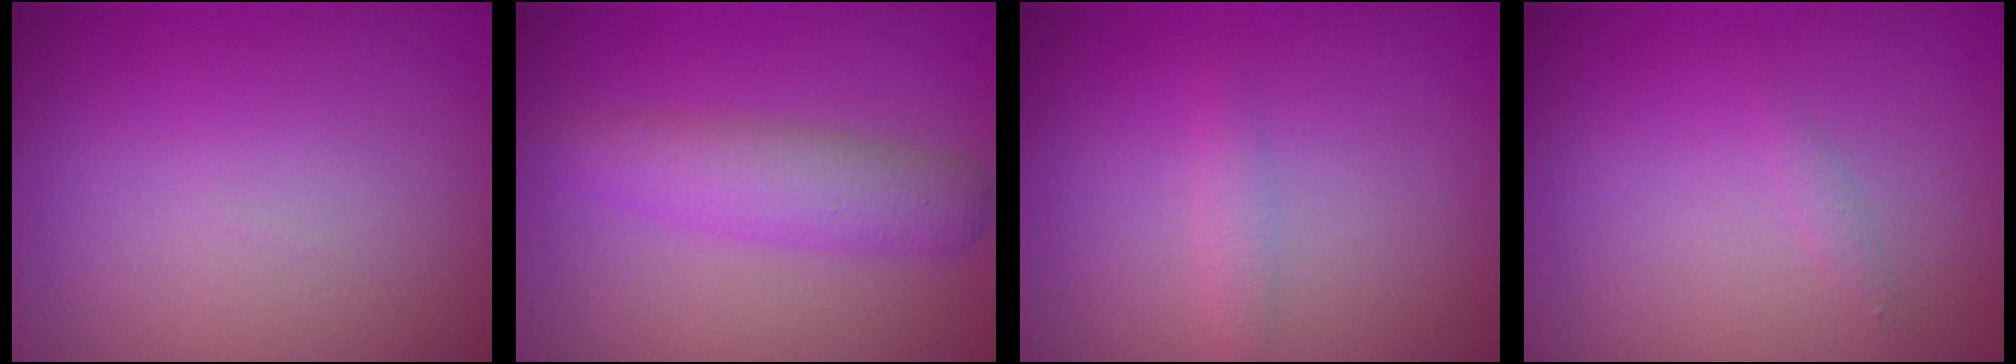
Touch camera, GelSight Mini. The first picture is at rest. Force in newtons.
{"total": 3.7, "press": 3.7, "slide": 0.0}
{"total": 1.0, "press": 1.0, "slide": 0.0}
{"total": 0.6, "press": 0.6, "slide": 0.0}